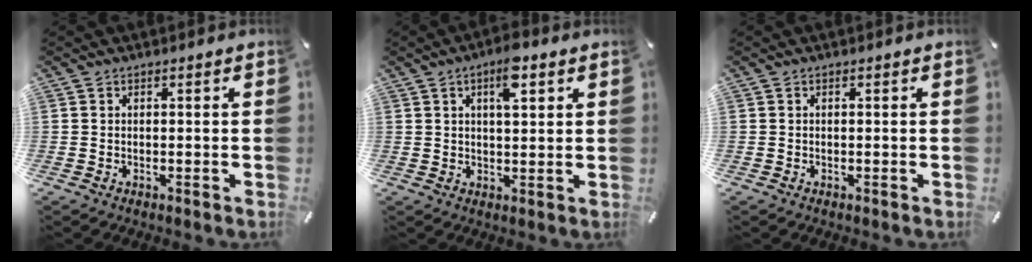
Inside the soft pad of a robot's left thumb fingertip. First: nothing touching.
{"total": 6.7, "force": [3.2, 2.7, 5.2], "torque": [-0.078, -0.004, 0.049]}
{"total": 0.0}